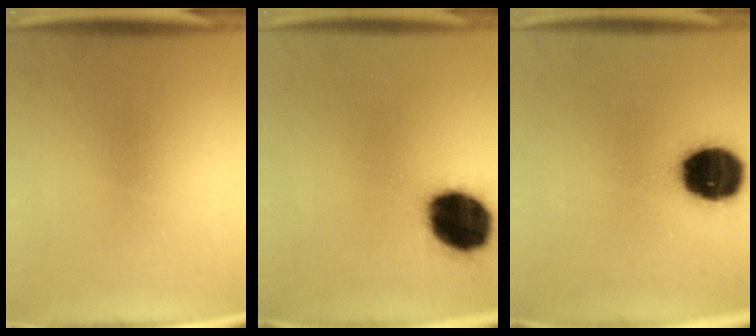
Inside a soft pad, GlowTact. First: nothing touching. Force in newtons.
{"total": 19.2}
{"total": 18.1}